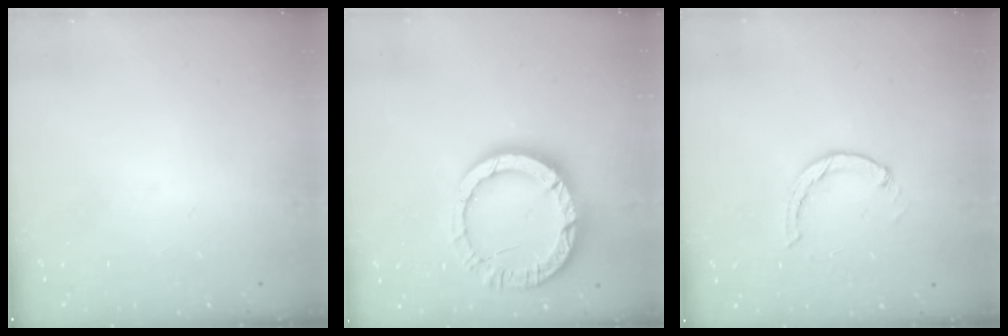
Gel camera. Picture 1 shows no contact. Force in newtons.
{"total": 13.6, "press": 13.5, "slide": 1.1}
{"total": 0.0}